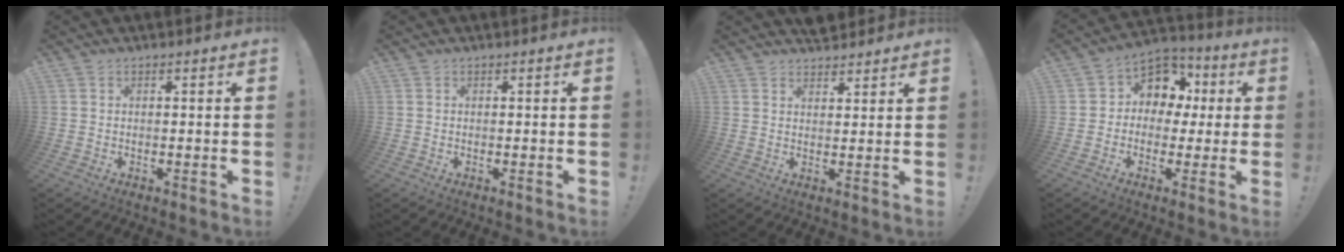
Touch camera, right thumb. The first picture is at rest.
{"total": 0.0}
{"total": 3.9, "force": [3.5, 1.6, 0.3], "torque": [0.006, -0.025, 0.064]}
{"total": 9.6, "force": [1.4, 8.7, 3.8], "torque": [-0.047, -0.006, 0.034]}